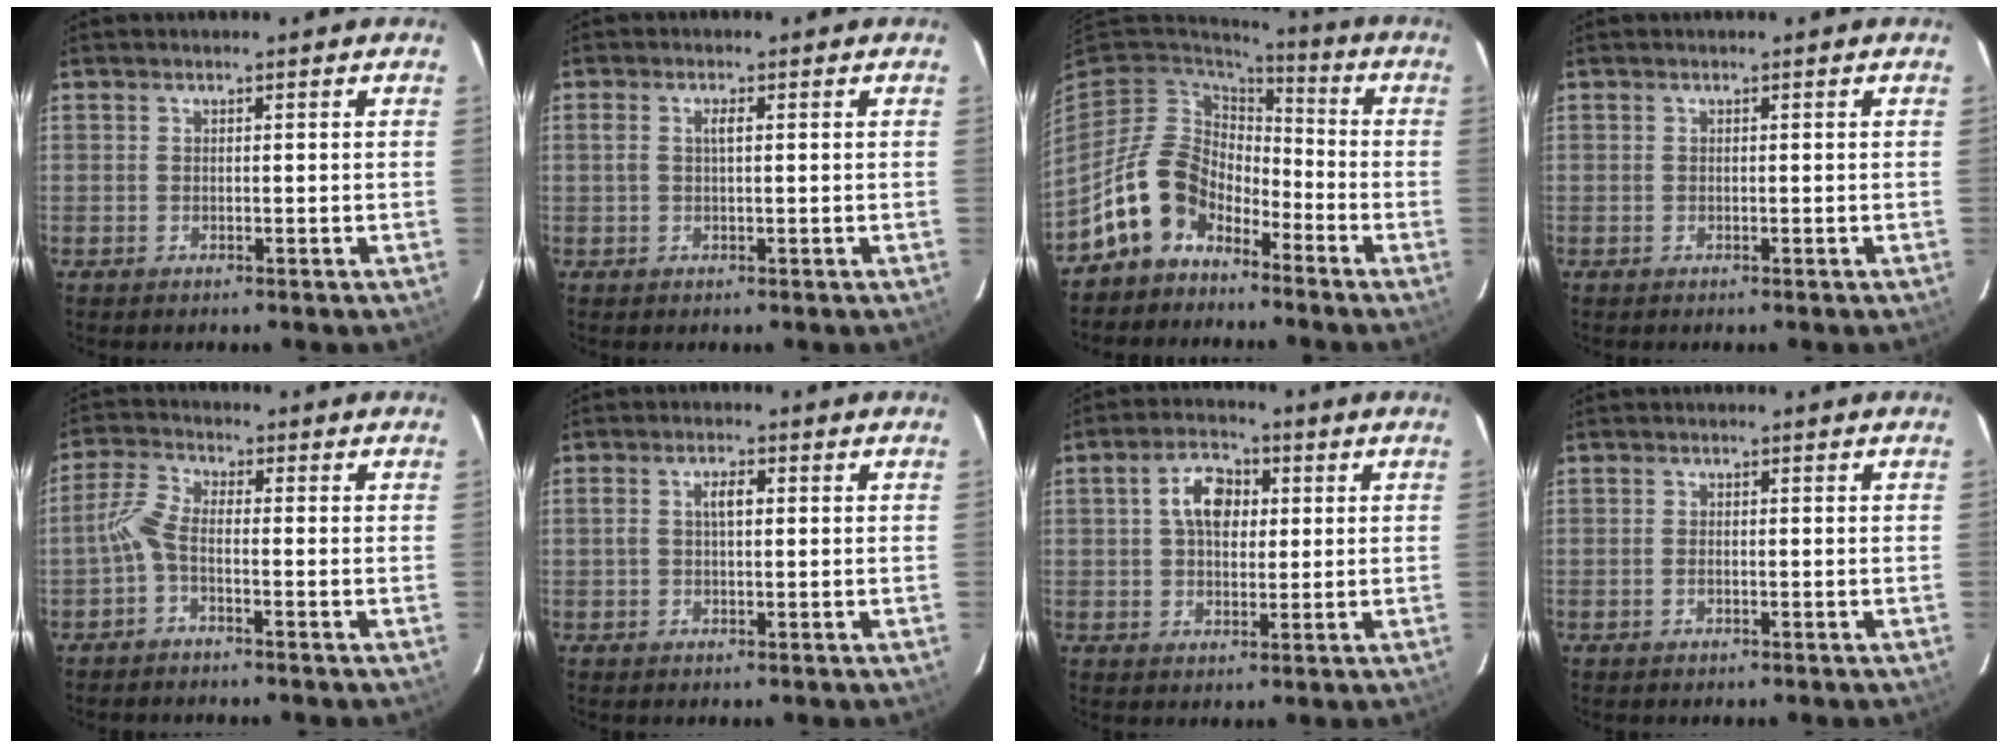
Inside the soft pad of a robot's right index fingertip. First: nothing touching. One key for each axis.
{"total": 2.0, "fx": 0.3, "fy": 0.7, "fz": 1.8, "tx": -0.036, "ty": 0.004, "tz": 0.005}
{"total": 12.7, "fx": -8.0, "fy": 8.5, "fz": 4.9, "tx": -0.115, "ty": 0.024, "tz": -0.143}
{"total": 0.0}
{"total": 3.9, "fx": -1.7, "fy": 1.2, "fz": 3.3, "tx": -0.085, "ty": 0.013, "tz": -0.039}
{"total": 3.1, "fx": 0.4, "fy": 1.4, "fz": 2.7, "tx": -0.049, "ty": 0.009, "tz": 0.009}
{"total": 7.6, "fx": 1.7, "fy": 5.0, "fz": 5.4, "tx": -0.095, "ty": 0.020, "tz": 0.031}
{"total": 0.9, "fx": -0.3, "fy": 0.5, "fz": 0.7, "tx": -0.015, "ty": 0.000, "tz": -0.006}